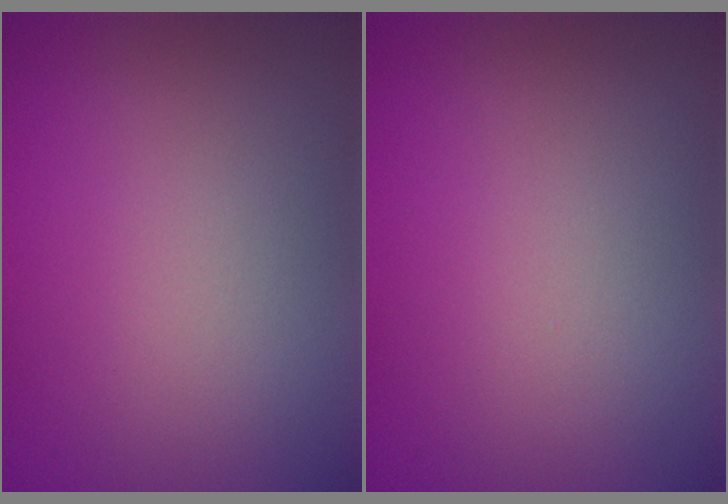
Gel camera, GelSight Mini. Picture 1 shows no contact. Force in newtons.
{"total": 0.0}